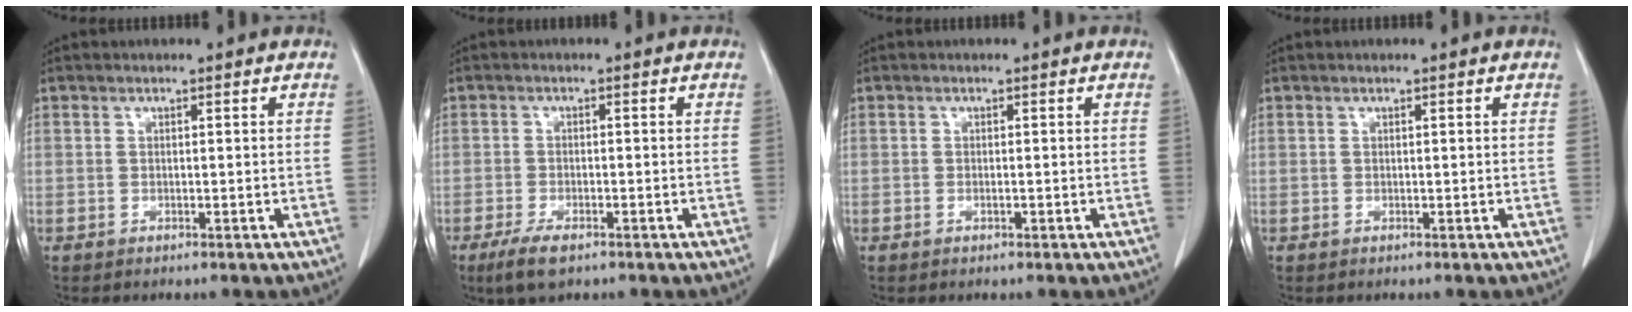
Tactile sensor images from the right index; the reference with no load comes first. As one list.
[{"total": 4.9, "force": [-3.1, 1.7, 3.4], "torque": [-0.073, -0.009, -0.051]}, {"total": 0.8, "force": [-0.3, 0.4, 0.7], "torque": [-0.014, -0.001, -0.003]}, {"total": 0.0}]